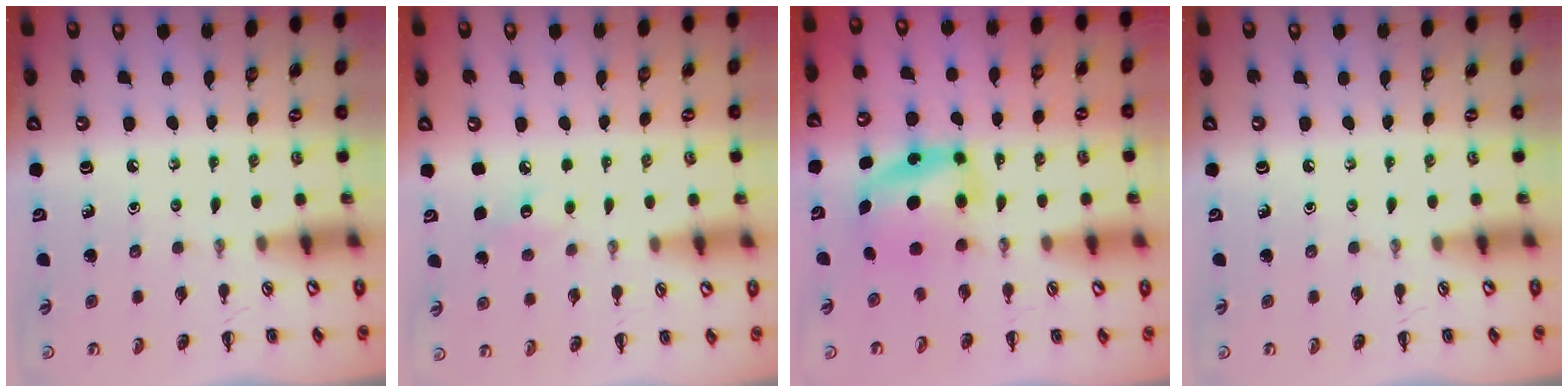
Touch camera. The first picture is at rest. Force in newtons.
{"total": 5.5, "press": 5.3, "slide": 1.3}
{"total": 6.1, "press": 6.1, "slide": 0.8}
{"total": 0.0}